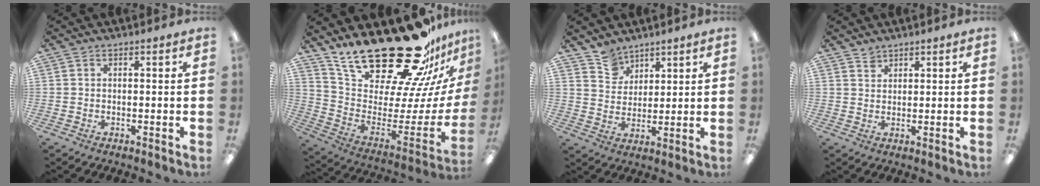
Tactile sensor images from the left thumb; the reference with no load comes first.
{"total": 30.0, "force": [23.5, 10.4, 15.5], "torque": [-0.229, -0.182, 0.430]}
{"total": 7.3, "force": [5.7, 4.4, 0.6], "torque": [-0.025, -0.030, 0.113]}
{"total": 2.2, "force": [1.9, 1.1, 0.0], "torque": [0.006, -0.007, 0.037]}